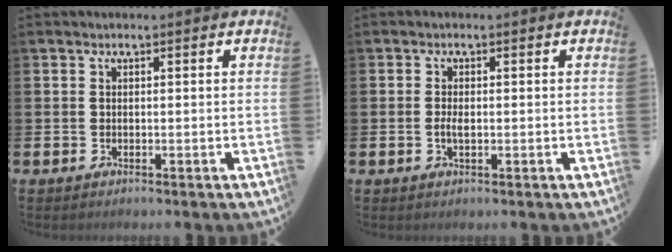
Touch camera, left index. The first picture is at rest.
{"total": 1.4, "force": [-0.2, 0.6, 1.3], "torque": [-0.024, 0.003, -0.005]}